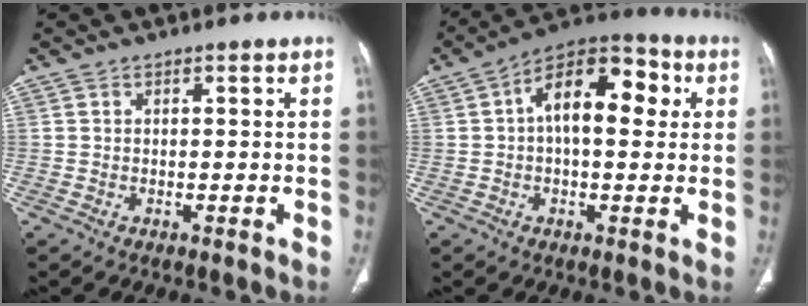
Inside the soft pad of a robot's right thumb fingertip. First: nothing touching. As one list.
[{"total": 14.2, "force": [2.6, 7.5, 11.7], "torque": [-0.156, 0.030, 0.032]}]